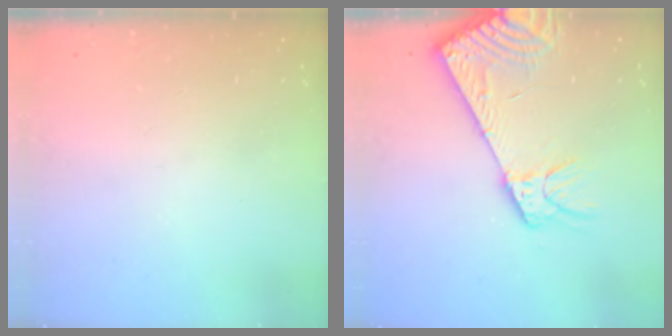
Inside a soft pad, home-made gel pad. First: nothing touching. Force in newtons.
{"total": 10.3, "press": 10.1, "slide": 2.1}